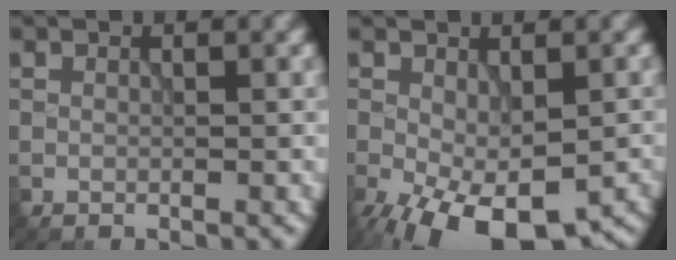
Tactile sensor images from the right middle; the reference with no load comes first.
{"total": 10.6, "force": [-5.2, 4.7, 8.0], "torque": [-0.160, -0.038, -0.066]}